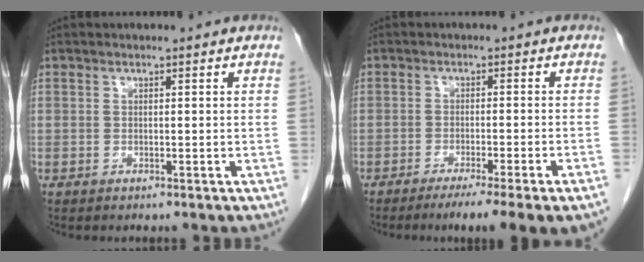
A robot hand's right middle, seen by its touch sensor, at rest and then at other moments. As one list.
[{"total": 12.3, "force": [-9.2, -0.6, 8.2], "torque": [-0.076, -0.021, -0.127]}]